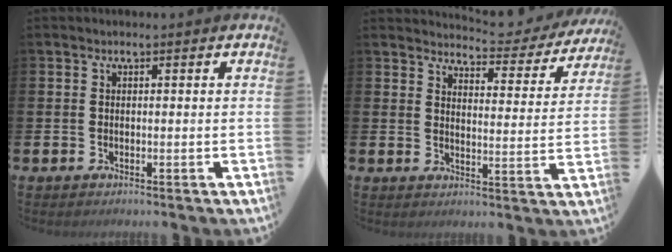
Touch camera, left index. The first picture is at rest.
{"total": 4.6, "force": [4.5, 0.6, 0.8], "torque": [-0.018, -0.036, 0.072]}